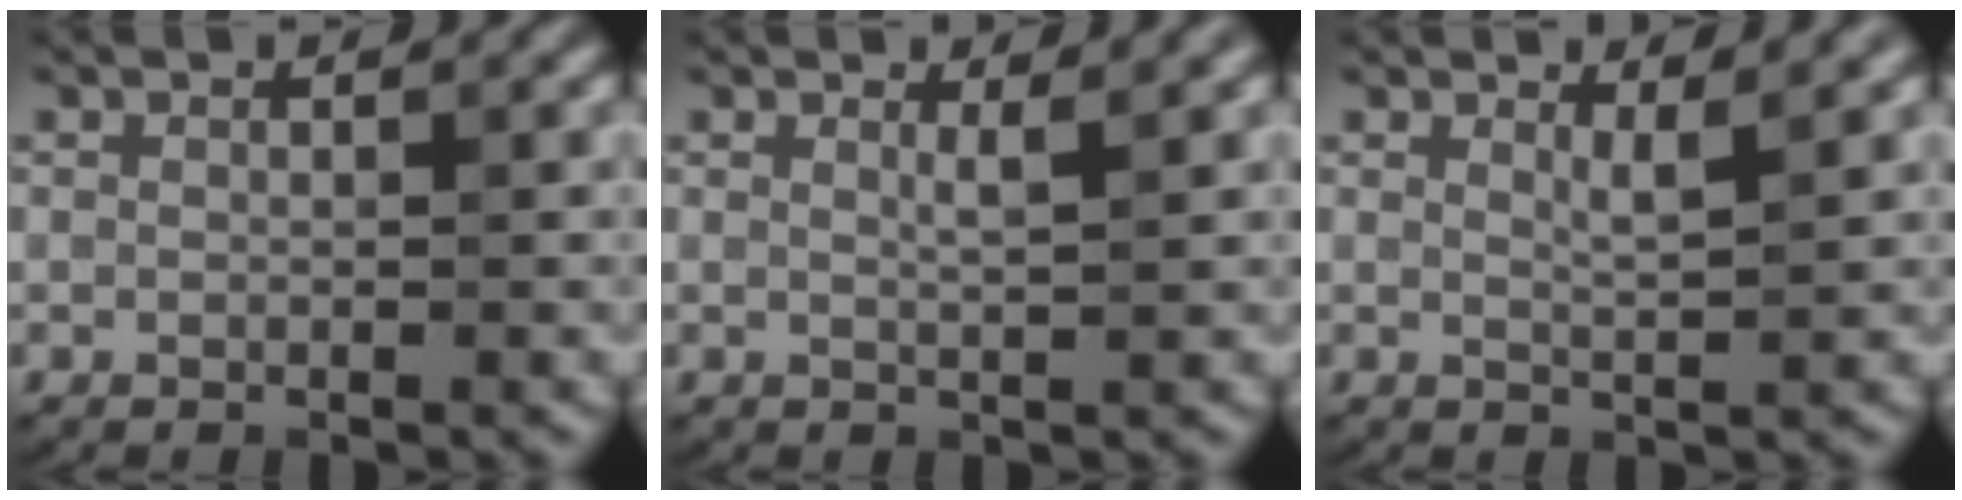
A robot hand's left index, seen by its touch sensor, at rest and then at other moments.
{"total": 1.2, "force": [0.7, 0.2, 1.0], "torque": [-0.008, 0.001, 0.007]}
{"total": 1.5, "force": [1.1, 0.1, 1.1], "torque": [-0.014, 0.000, 0.014]}